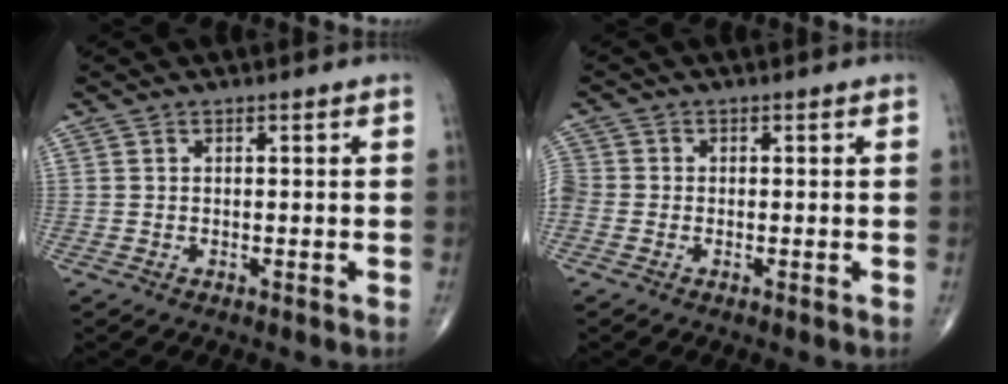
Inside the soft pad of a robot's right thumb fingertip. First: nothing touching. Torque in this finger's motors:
{"motor_torque": [-0.02, 0.60, 0.91, 0.09, 0.28]}